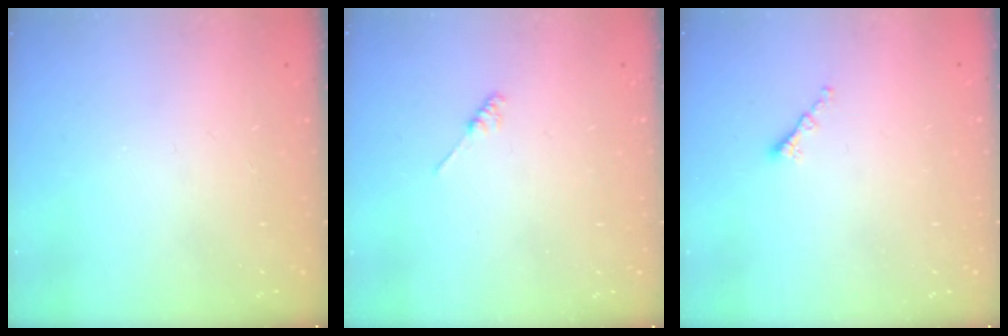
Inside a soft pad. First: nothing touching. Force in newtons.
{"total": 1.2, "press": 1.1, "slide": 0.3}
{"total": 1.3, "press": 1.2, "slide": 0.6}